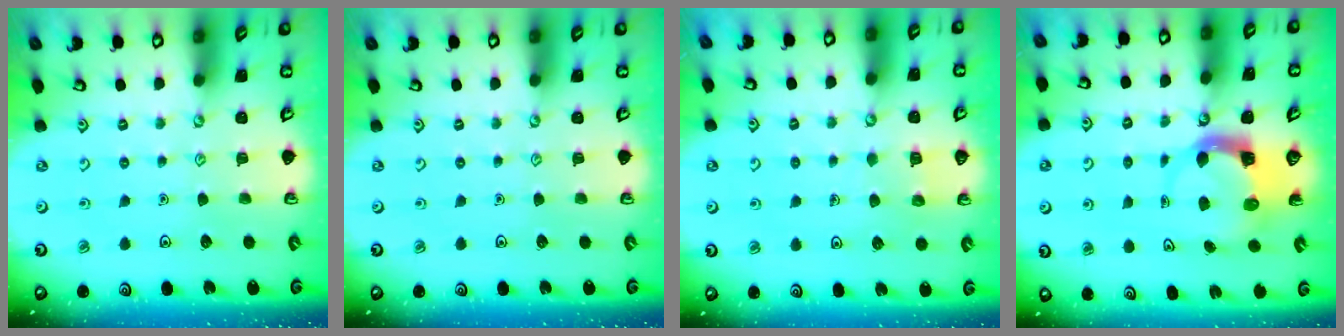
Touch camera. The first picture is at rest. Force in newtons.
{"total": 0.0}
{"total": 3.7, "press": 3.7, "slide": 0.2}
{"total": 3.9, "press": 3.8, "slide": 0.6}